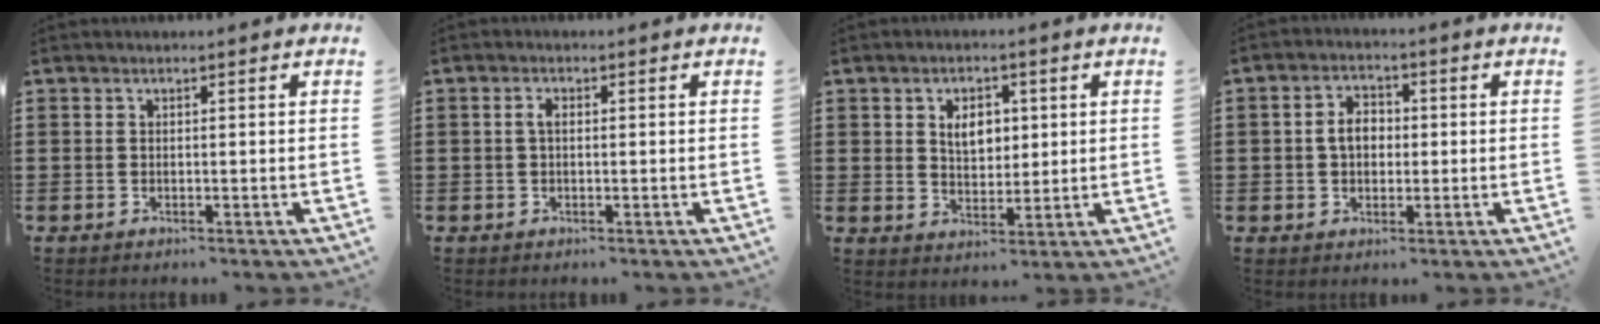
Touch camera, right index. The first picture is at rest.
{"total": 1.5, "force": [0.1, 0.5, 1.4], "torque": [-0.029, 0.001, 0.001]}
{"total": 4.7, "force": [1.3, 3.0, 3.3], "torque": [-0.060, 0.003, 0.018]}
{"total": 4.0, "force": [0.0, 2.7, 2.9], "torque": [-0.063, 0.008, -0.001]}